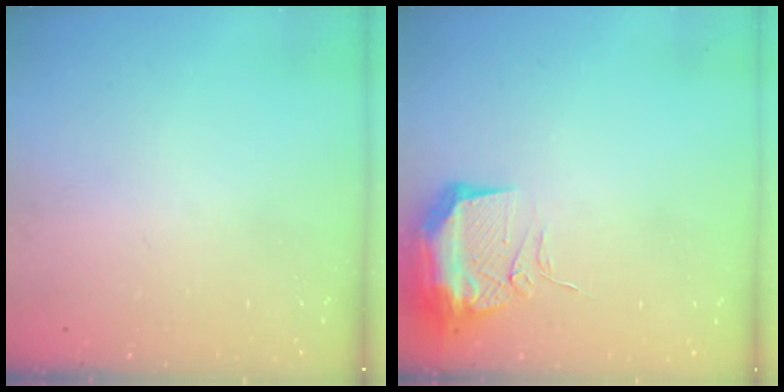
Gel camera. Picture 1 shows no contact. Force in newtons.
{"total": 11.4, "press": 11.2, "slide": 1.9}